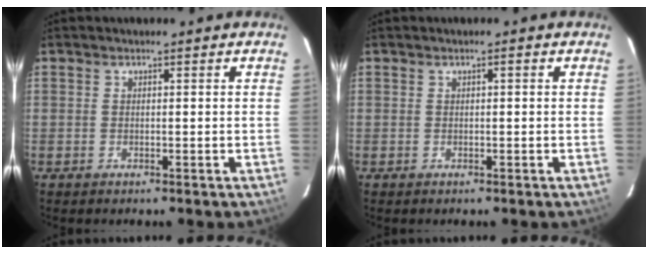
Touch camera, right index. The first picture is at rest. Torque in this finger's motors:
{"motor_torque": [0.01, 0.00, 0.00, 0.01]}